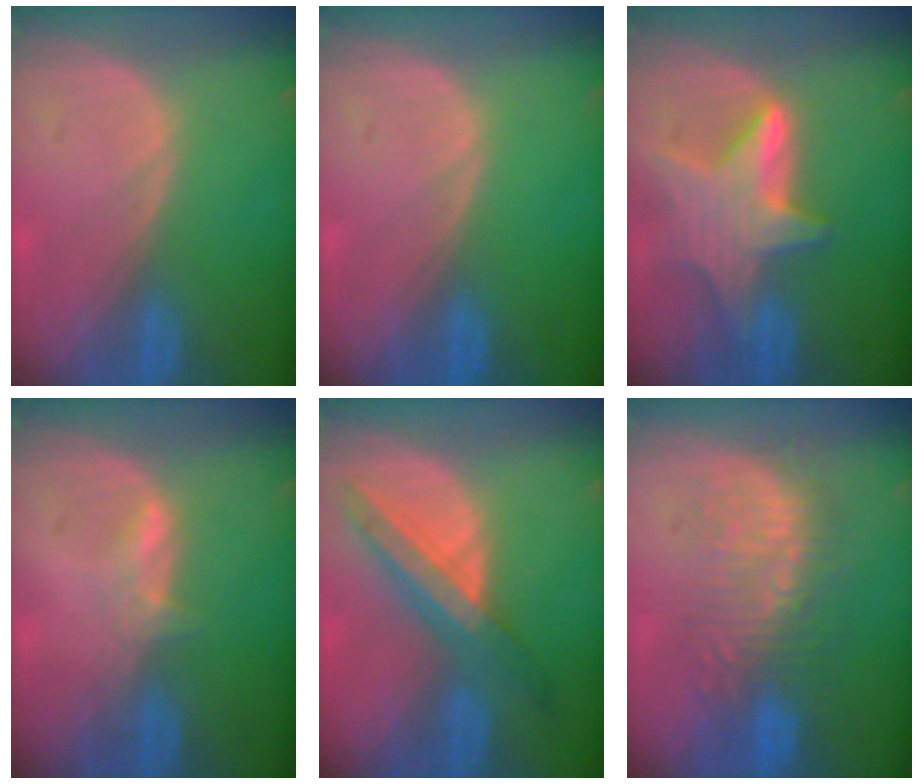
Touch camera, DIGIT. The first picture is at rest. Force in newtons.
{"total": 0.0}
{"total": 8.1, "press": 8.0, "slide": 0.6}
{"total": 2.1, "press": 2.0, "slide": 0.4}
{"total": 7.2, "press": 6.8, "slide": 2.4}
{"total": 9.0, "press": 8.7, "slide": 2.2}